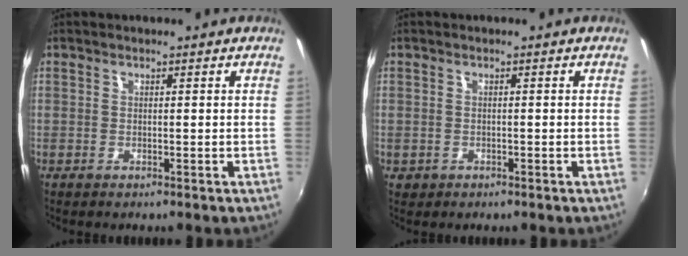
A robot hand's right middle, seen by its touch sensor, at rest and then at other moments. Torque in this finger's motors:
{"motor_torque": [-0.15, 0.07, -0.03, 0.01]}